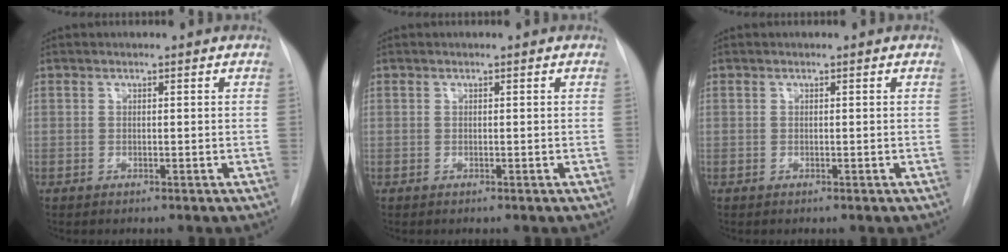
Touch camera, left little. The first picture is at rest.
{"total": 0.0}
{"total": 0.0}